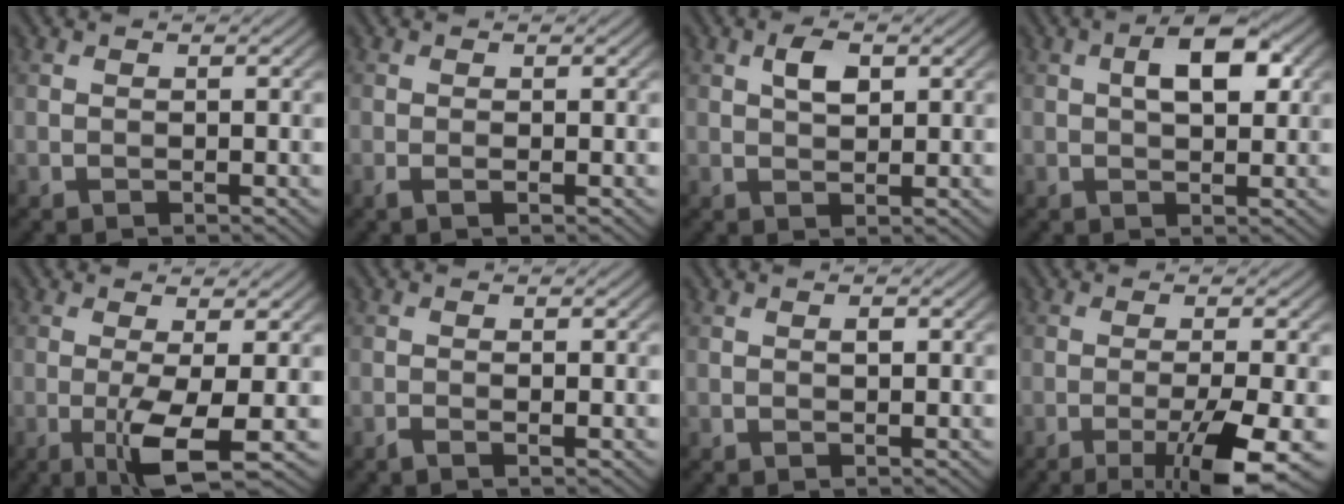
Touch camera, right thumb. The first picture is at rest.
{"total": 1.0, "force": [-0.4, 0.1, 0.9], "torque": [-0.022, -0.001, -0.009]}
{"total": 3.0, "force": [1.1, 1.5, 2.4], "torque": [-0.048, 0.003, 0.019]}
{"total": 5.4, "force": [1.3, 2.5, 4.6], "torque": [-0.076, 0.007, 0.018]}
{"total": 5.7, "force": [-1.6, 0.7, 5.4], "torque": [-0.105, 0.002, -0.030]}
{"total": 0.8, "force": [-0.5, 0.0, 0.7], "torque": [-0.015, 0.002, -0.011]}
{"total": 0.6, "force": [0.1, 0.2, 0.5], "torque": [-0.007, 0.000, 0.001]}
{"total": 8.2, "force": [-3.8, 1.2, 7.2], "torque": [-0.109, 0.000, -0.060]}